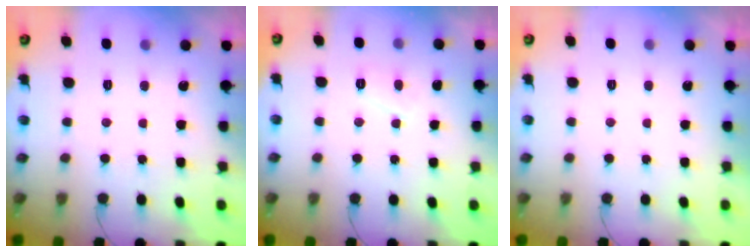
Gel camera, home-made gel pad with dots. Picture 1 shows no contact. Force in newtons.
{"total": 4.9, "press": 4.9, "slide": 0.5}
{"total": 2.3, "press": 2.2, "slide": 0.3}